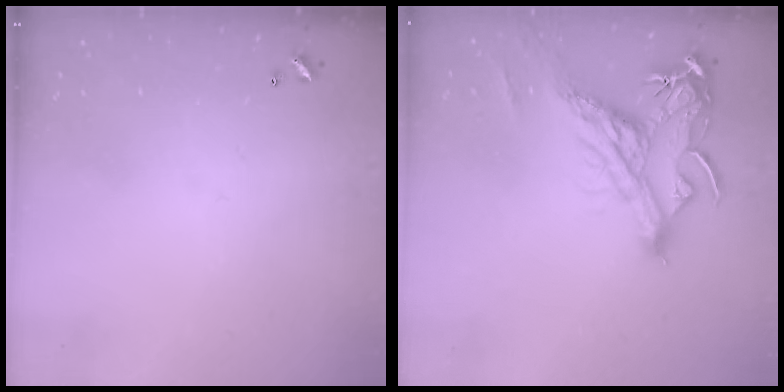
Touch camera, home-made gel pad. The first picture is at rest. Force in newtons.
{"total": 8.6, "press": 8.4, "slide": 1.8}